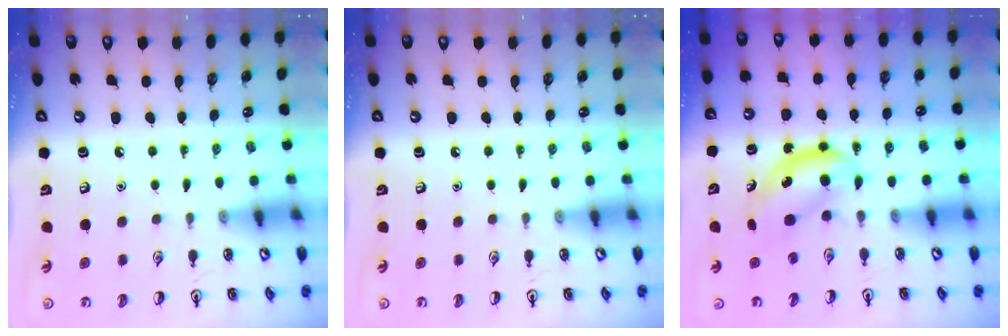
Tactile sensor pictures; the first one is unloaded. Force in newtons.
{"total": 0.0}
{"total": 5.3, "press": 5.2, "slide": 0.5}